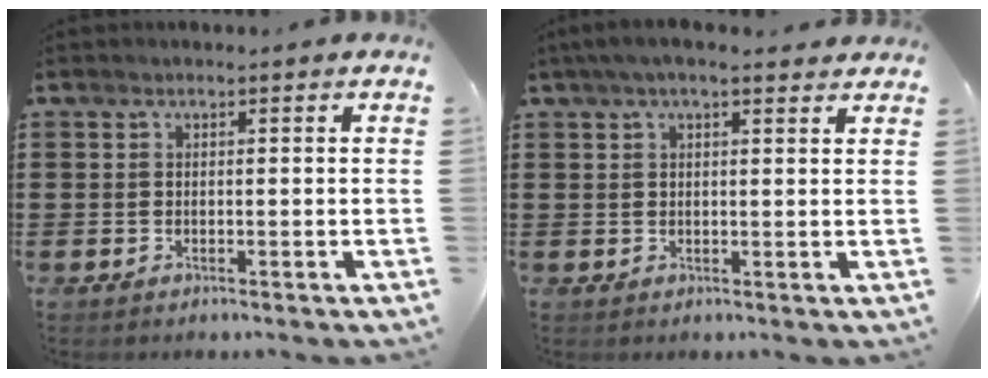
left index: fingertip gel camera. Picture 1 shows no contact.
{"total": 3.2, "force": [2.3, 0.7, 2.2], "torque": [-0.047, 0.006, 0.042]}